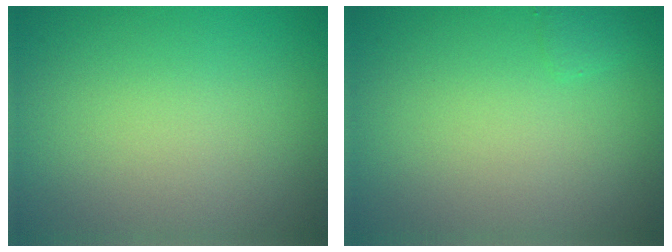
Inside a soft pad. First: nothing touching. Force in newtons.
{"total": 0.7, "press": 0.7, "slide": 0.0}